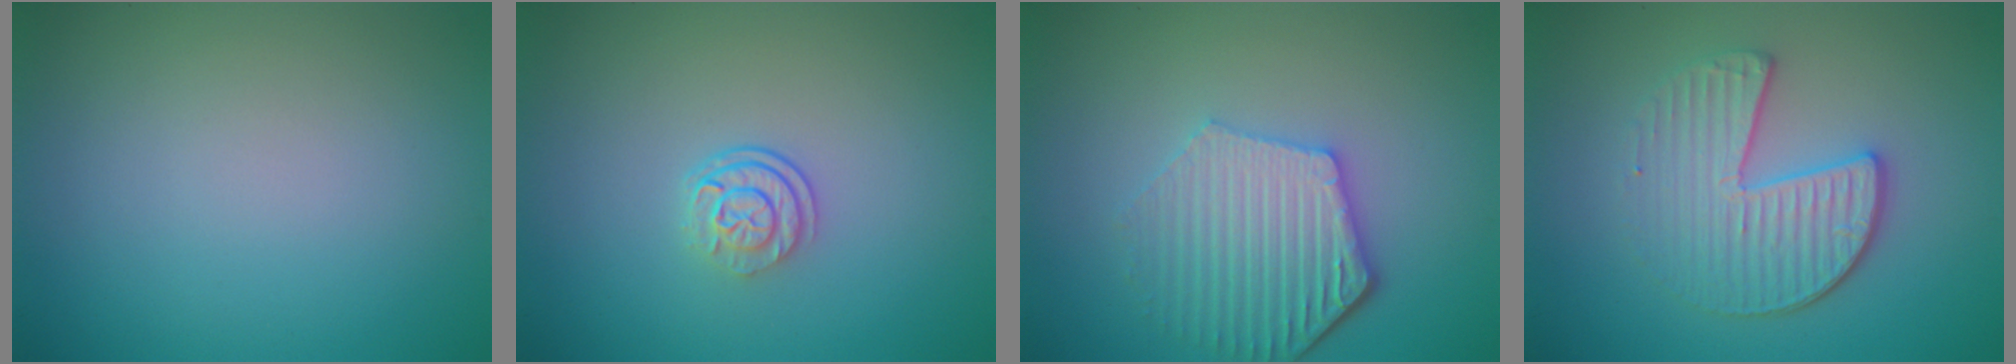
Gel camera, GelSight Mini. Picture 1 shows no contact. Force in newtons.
{"total": 2.5, "press": 1.8, "slide": 1.8}
{"total": 5.3, "press": 4.2, "slide": 3.2}
{"total": 4.0, "press": 3.5, "slide": 1.8}